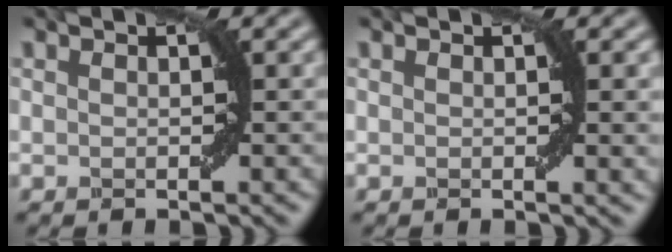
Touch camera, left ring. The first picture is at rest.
{"total": 1.3, "force": [0.2, 0.1, 1.3], "torque": [-0.014, -0.002, 0.003]}